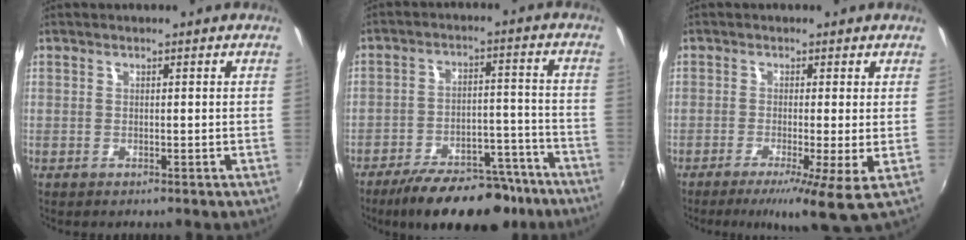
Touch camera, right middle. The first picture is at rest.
{"total": 18.4, "force": [-14.8, 6.7, 8.8], "torque": [-0.151, 0.004, -0.203]}
{"total": 6.1, "force": [-1.9, -0.2, 5.8], "torque": [-0.118, -0.020, -0.038]}